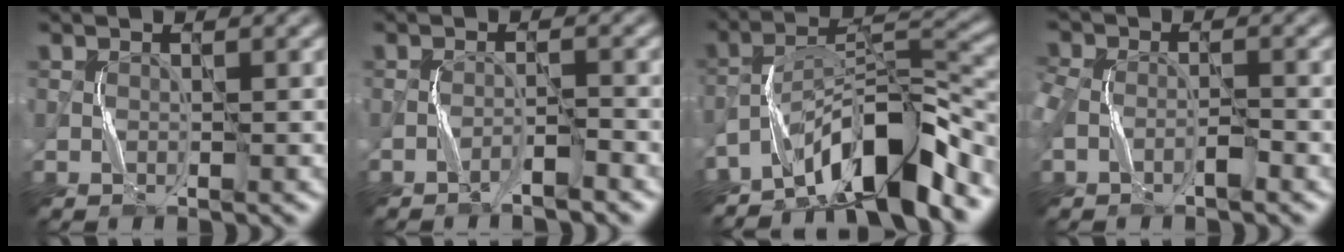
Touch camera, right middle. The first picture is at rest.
{"total": 1.7, "force": [-1.5, 0.0, 0.9], "torque": [-0.015, 0.010, -0.028]}
{"total": 9.2, "force": [-6.6, 2.1, 6.1], "torque": [-0.096, 0.015, -0.121]}
{"total": 3.3, "force": [-1.4, 2.1, 2.2], "torque": [-0.051, 0.002, -0.036]}